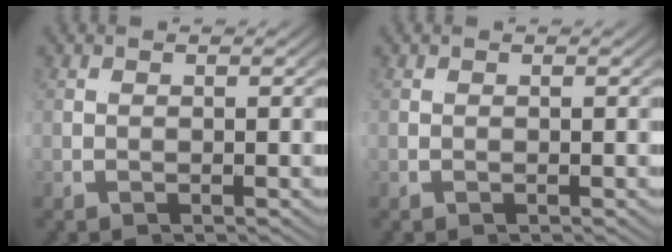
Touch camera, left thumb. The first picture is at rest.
{"total": 0.0}